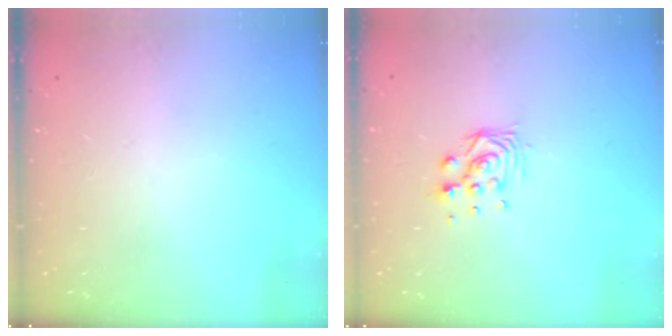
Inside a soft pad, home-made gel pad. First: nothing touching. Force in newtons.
{"total": 7.5, "press": 7.5, "slide": 0.4}